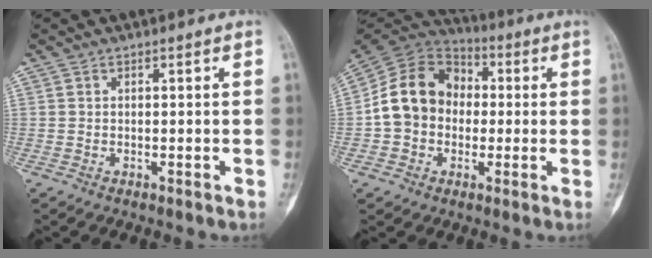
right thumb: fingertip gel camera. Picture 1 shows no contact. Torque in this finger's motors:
{"motor_torque": [1.88, 1.79, 1.50, -0.09, 0.11]}